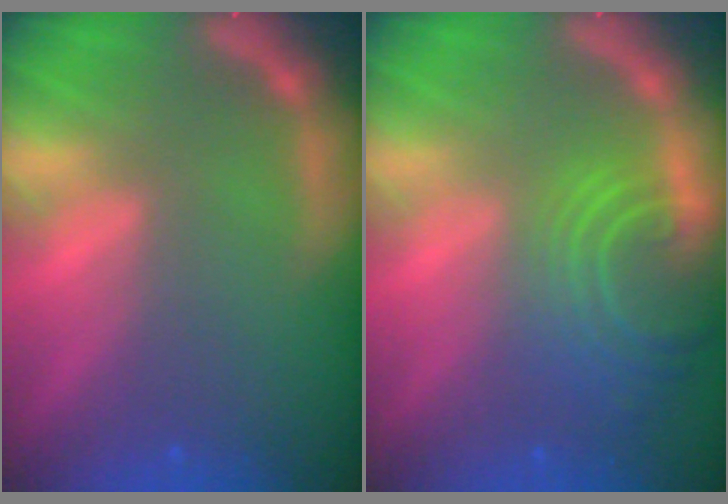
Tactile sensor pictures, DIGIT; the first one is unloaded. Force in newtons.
{"total": 7.6}